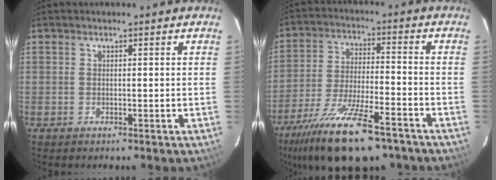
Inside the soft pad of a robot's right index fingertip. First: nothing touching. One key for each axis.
{"total": 19.8, "fx": -14.1, "fy": 5.7, "fz": 12.6, "tx": -0.252, "ty": -0.044, "tz": -0.237}